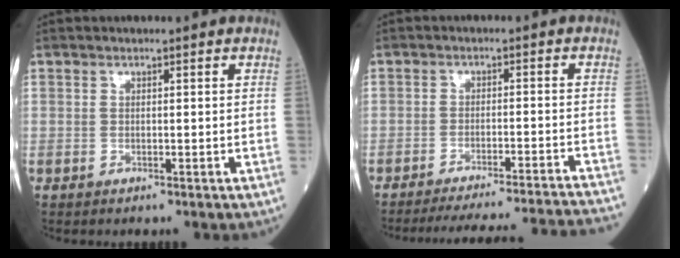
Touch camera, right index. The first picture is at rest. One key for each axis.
{"total": 21.5, "fx": -20.5, "fy": -1.3, "fz": 6.4, "tx": -0.065, "ty": -0.028, "tz": -0.260}